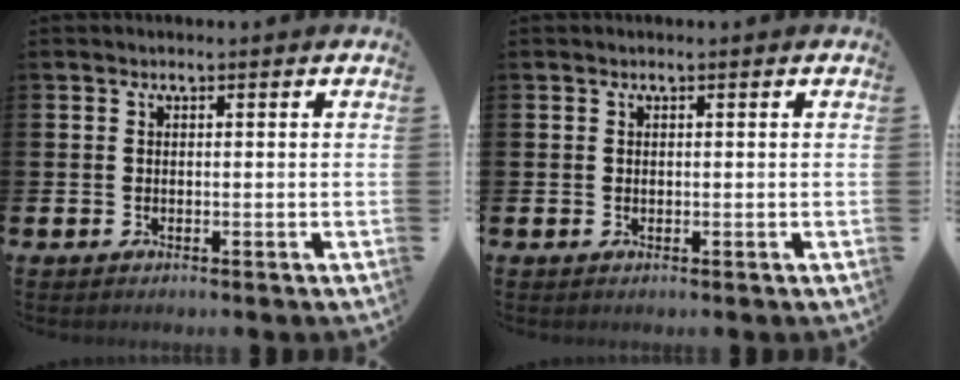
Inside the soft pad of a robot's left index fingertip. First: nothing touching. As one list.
[{"total": 0.0}]